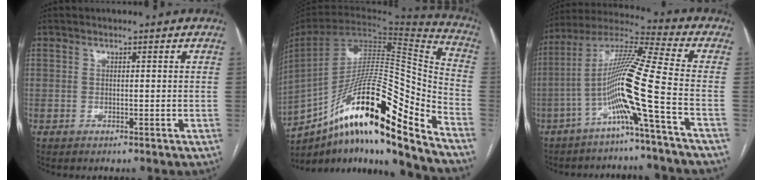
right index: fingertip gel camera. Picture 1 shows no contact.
{"total": 26.3, "force": [-16.6, 2.9, 20.2], "torque": [-0.333, 0.011, -0.289]}
{"total": 12.7, "force": [-4.7, -2.6, 11.6], "torque": [-0.231, 0.011, -0.097]}